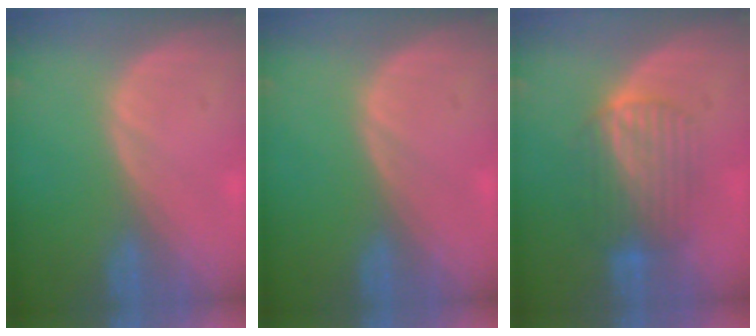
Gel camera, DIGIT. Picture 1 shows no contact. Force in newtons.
{"total": 0.0}
{"total": 6.6, "press": 6.5, "slide": 1.3}